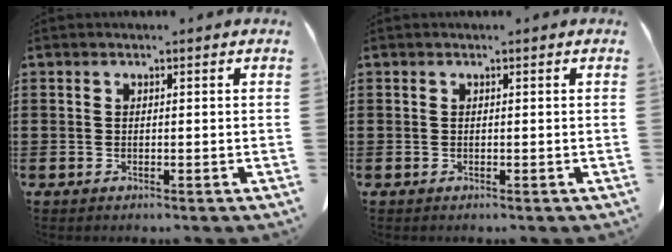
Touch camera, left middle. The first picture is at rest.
{"total": 0.0}